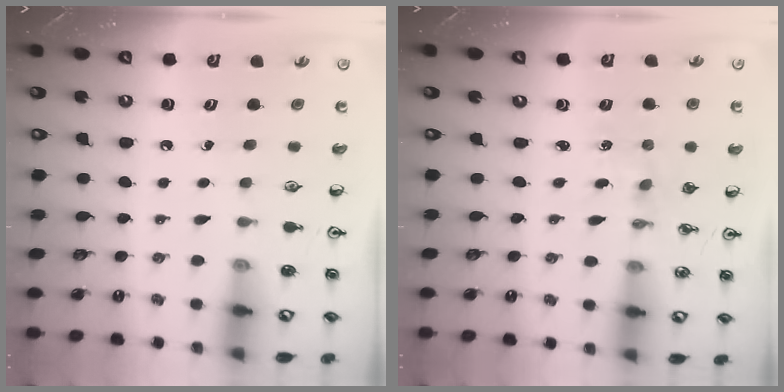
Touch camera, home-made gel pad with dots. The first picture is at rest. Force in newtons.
{"total": 0.7, "press": 0.7, "slide": 0.2}